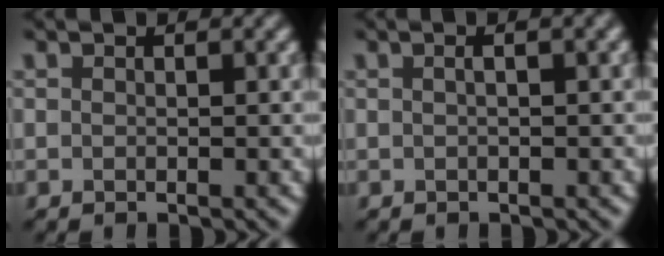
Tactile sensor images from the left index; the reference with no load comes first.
{"total": 1.6, "force": [0.5, 0.3, 1.5], "torque": [-0.026, 0.004, 0.009]}